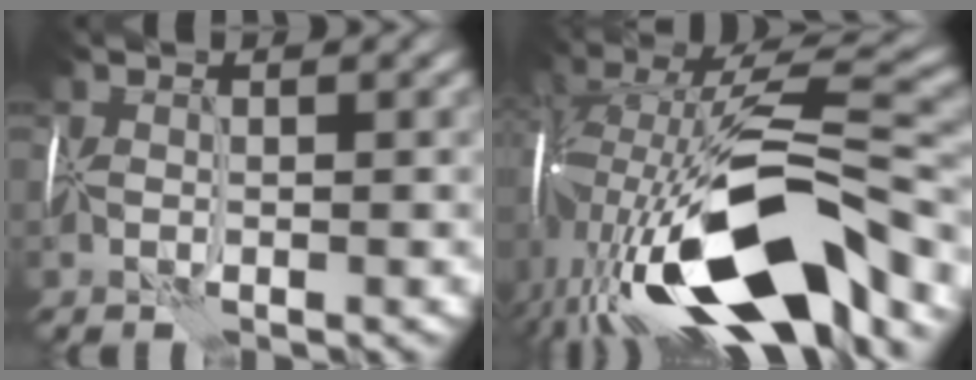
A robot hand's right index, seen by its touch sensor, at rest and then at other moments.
{"total": 15.8, "force": [-5.2, 6.3, 13.5], "torque": [-0.243, 0.000, -0.085]}